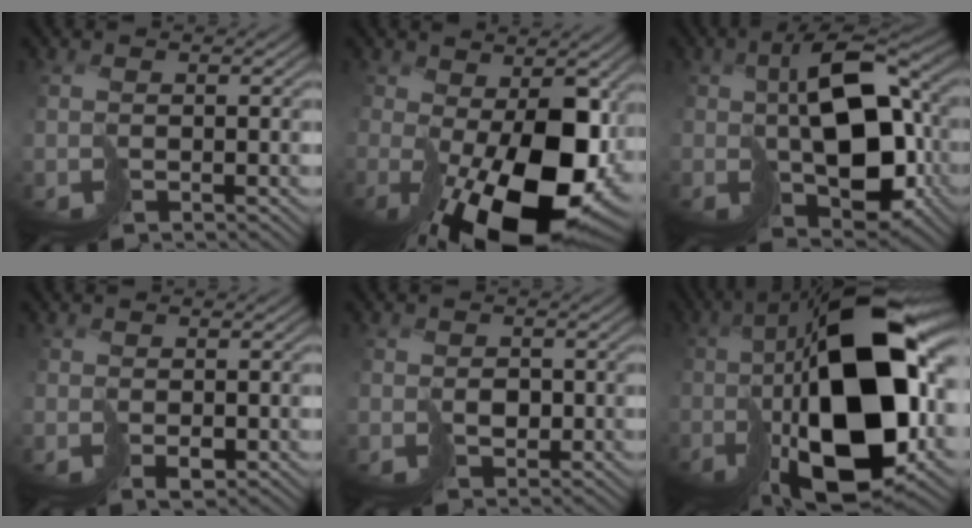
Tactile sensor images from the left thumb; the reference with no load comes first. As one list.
[{"total": 15.5, "force": [-2.1, 7.9, 13.2], "torque": [-0.183, -0.034, -0.008]}, {"total": 13.1, "force": [0.0, 7.4, 10.8], "torque": [-0.164, -0.001, 0.017]}, {"total": 0.6, "force": [0.3, 0.5, 0.2], "torque": [0.002, -0.003, 0.010]}, {"total": 1.3, "force": [0.5, 1.2, 0.0], "torque": [0.012, 0.002, 0.016]}, {"total": 19.0, "force": [-2.9, 9.0, 16.5], "torque": [-0.290, -0.010, -0.041]}]